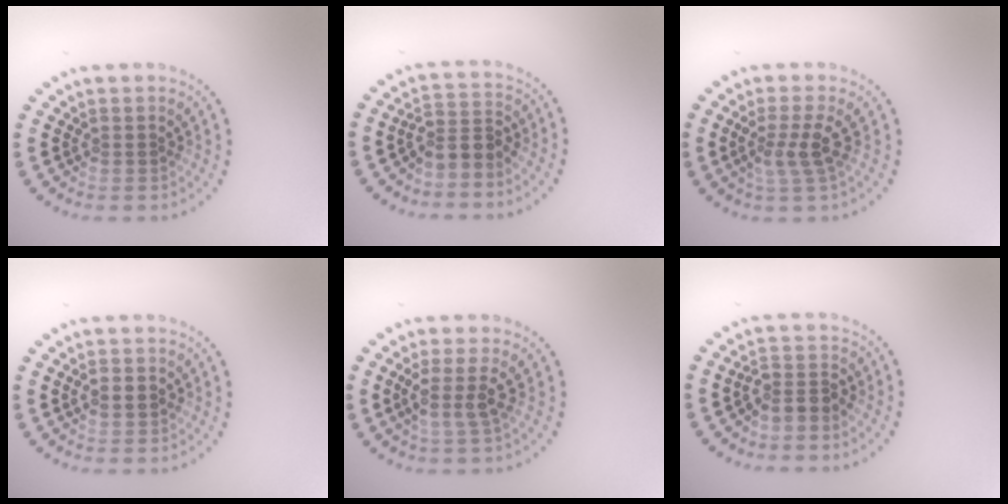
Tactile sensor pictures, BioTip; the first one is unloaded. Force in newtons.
{"total": 2.5, "press": 1.9, "slide": 1.6}
{"total": 2.4, "press": 1.9, "slide": 1.5}
{"total": 2.0, "press": 2.0, "slide": 0.1}
{"total": 2.3, "press": 1.8, "slide": 1.3}
{"total": 2.3, "press": 1.7, "slide": 1.5}